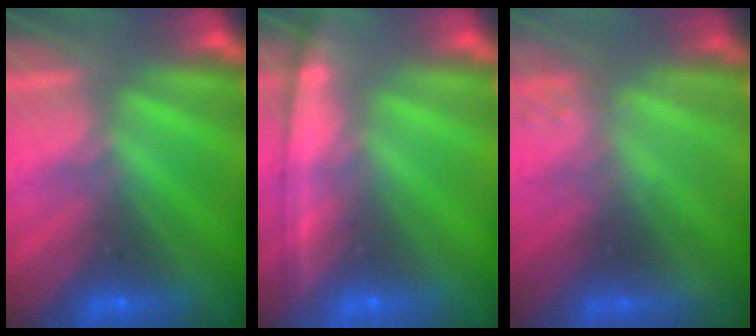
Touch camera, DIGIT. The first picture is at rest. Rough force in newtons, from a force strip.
{"total": 1.3}
{"total": 2.2}